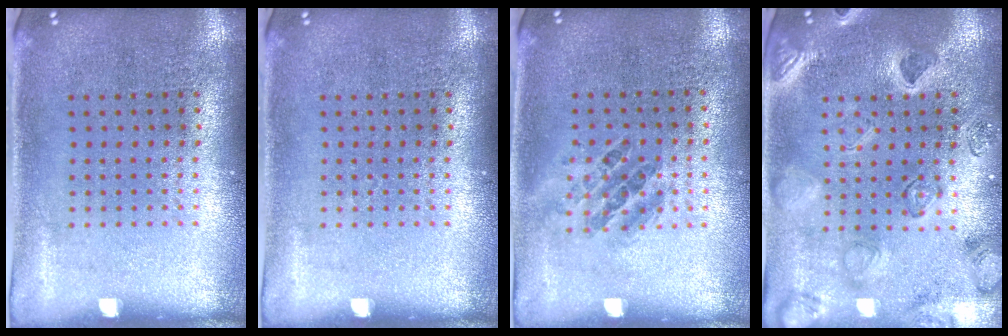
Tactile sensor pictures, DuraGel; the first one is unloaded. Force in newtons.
{"total": 0.0}
{"total": 0.9, "press": 0.7, "slide": 0.4}
{"total": 2.5, "press": 2.4, "slide": 0.6}